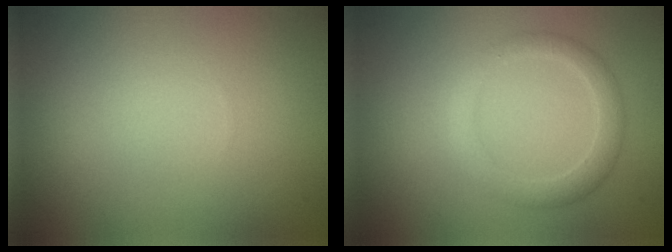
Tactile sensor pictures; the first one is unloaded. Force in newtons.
{"total": 2.5, "press": 2.5, "slide": 0.0}